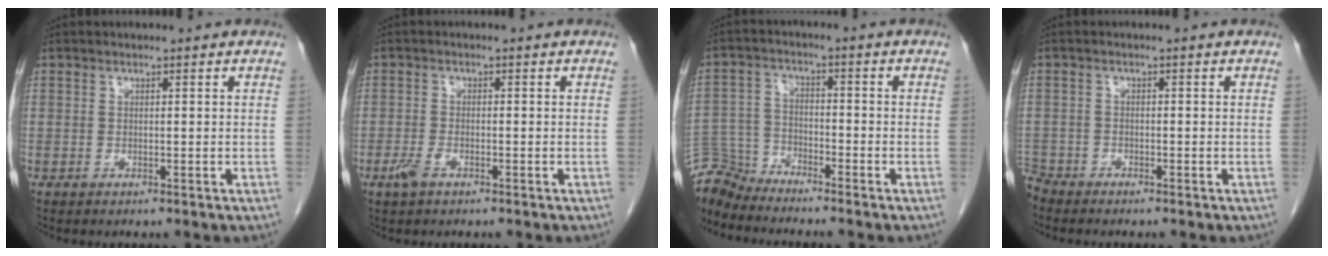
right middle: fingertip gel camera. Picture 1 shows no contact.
{"total": 2.5, "force": [-1.5, 1.0, 1.8], "torque": [-0.043, -0.001, -0.029]}
{"total": 6.2, "force": [-6.1, 0.3, -0.9], "torque": [0.011, 0.004, -0.120]}
{"total": 2.7, "force": [-2.7, 0.5, -0.1], "torque": [0.003, -0.008, -0.051]}